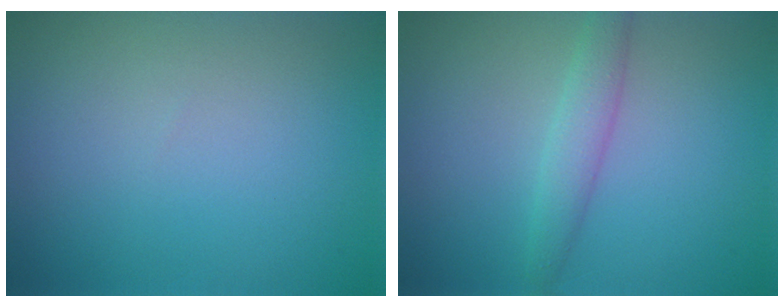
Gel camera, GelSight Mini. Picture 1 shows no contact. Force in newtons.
{"total": 2.2, "press": 2.2, "slide": 0.0}